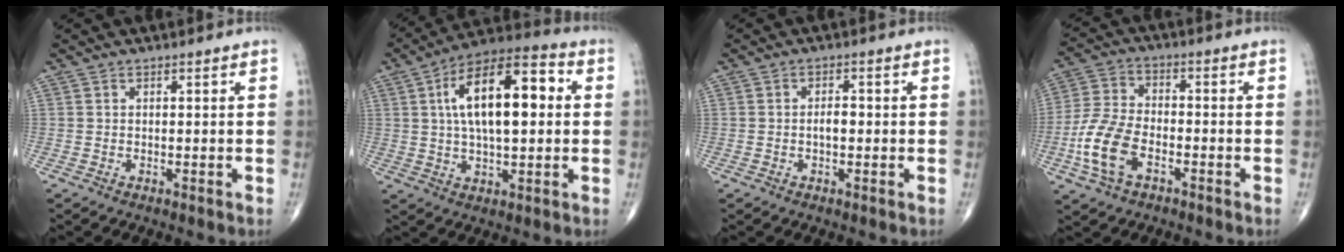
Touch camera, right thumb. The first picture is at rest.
{"total": 18.1, "force": [2.9, 7.9, 16.0], "torque": [-0.251, 0.024, 0.040]}
{"total": 2.1, "force": [-0.3, 1.1, 1.8], "torque": [-0.027, 0.005, -0.008]}
{"total": 11.2, "force": [-4.3, 6.2, 8.2], "torque": [-0.177, 0.020, -0.087]}